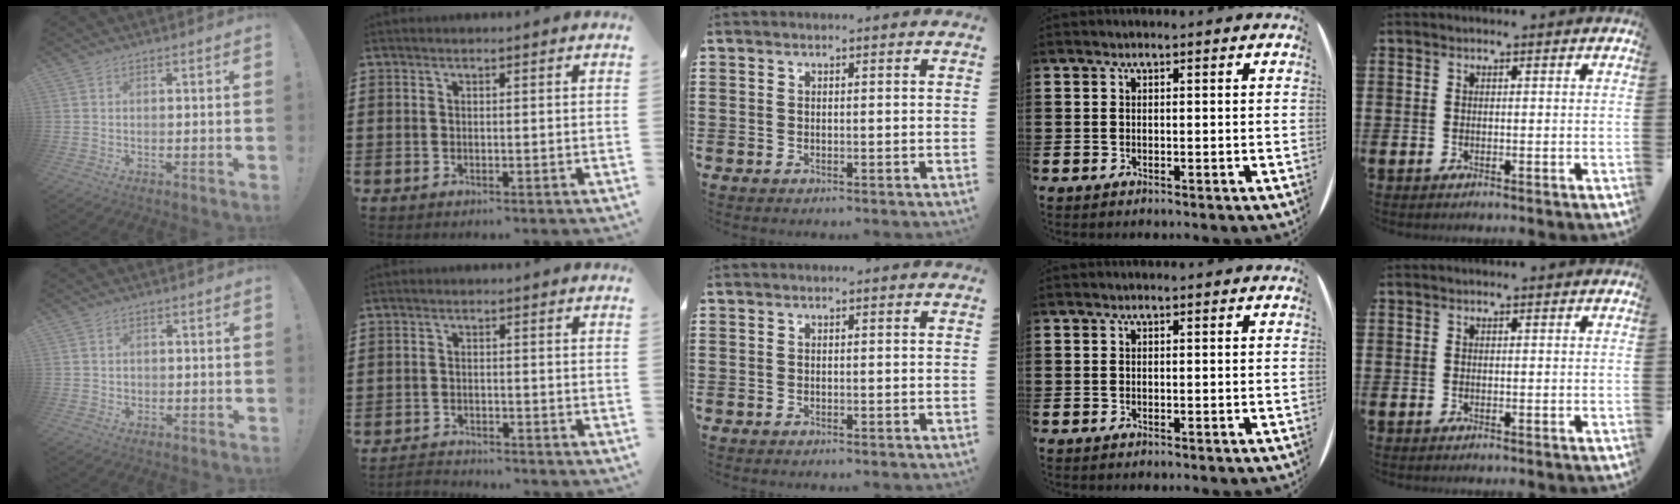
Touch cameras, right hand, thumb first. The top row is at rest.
{"thumb": {"total": 1.3, "force": [0.1, 1.3, 0.3], "torque": [-0.002, -0.001, 0.000]}, "index": {"total": 2.1, "force": [-2.0, 0.2, -0.3], "torque": [-0.002, 0.002, -0.046]}}